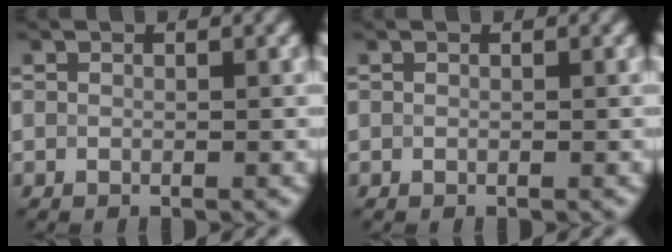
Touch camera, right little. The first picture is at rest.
{"total": 0.0}